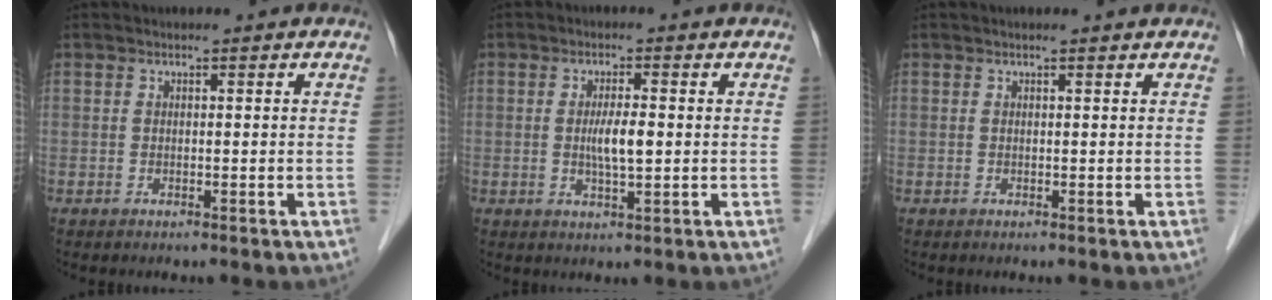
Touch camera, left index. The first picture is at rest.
{"total": 3.9, "force": [0.0, 0.6, 3.9], "torque": [-0.073, -0.004, 0.000]}
{"total": 0.5, "force": [0.5, 0.0, 0.1], "torque": [-0.009, -0.002, 0.007]}